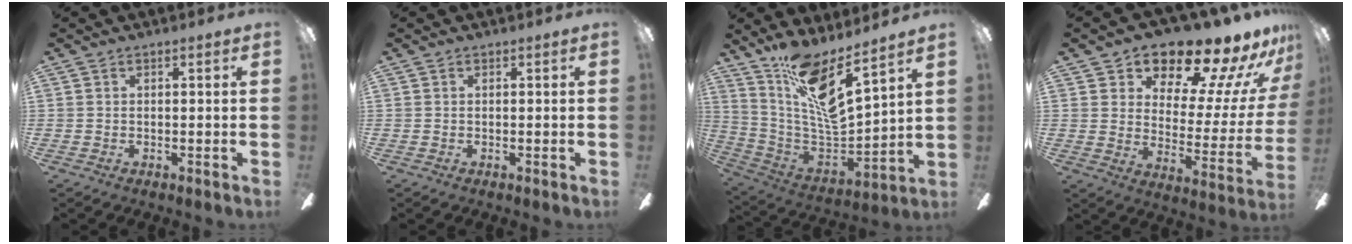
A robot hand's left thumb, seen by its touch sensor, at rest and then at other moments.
{"total": 0.0}
{"total": 14.9, "force": [10.2, 3.7, 10.2], "torque": [-0.198, -0.079, 0.177]}
{"total": 17.6, "force": [14.8, 5.7, 7.6], "torque": [-0.112, -0.115, 0.246]}